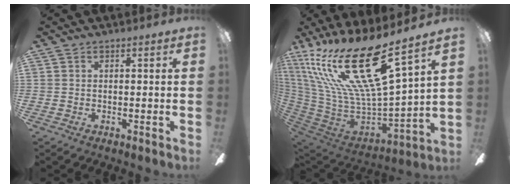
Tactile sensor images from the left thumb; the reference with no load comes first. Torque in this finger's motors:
{"motor_torque": [1.61, -0.54, 1.35, -1.43, 0.86]}